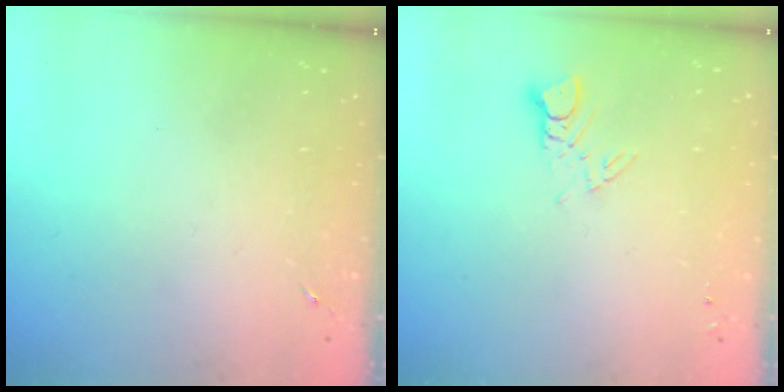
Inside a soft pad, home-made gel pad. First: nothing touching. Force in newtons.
{"total": 3.9, "press": 3.9, "slide": 0.4}